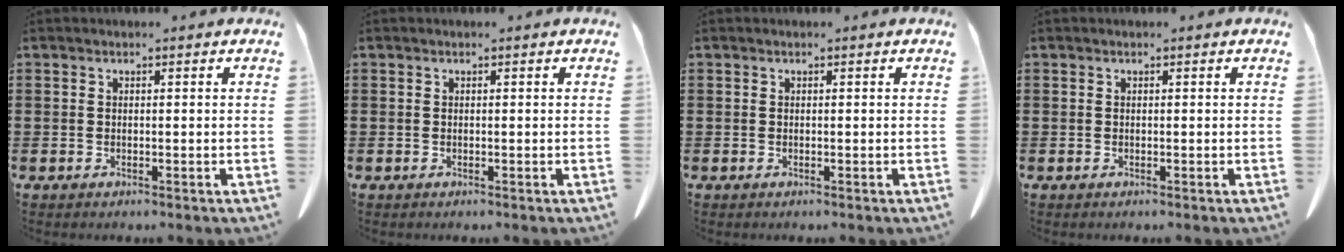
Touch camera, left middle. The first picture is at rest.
{"total": 0.0}
{"total": 0.0}
{"total": 0.0}